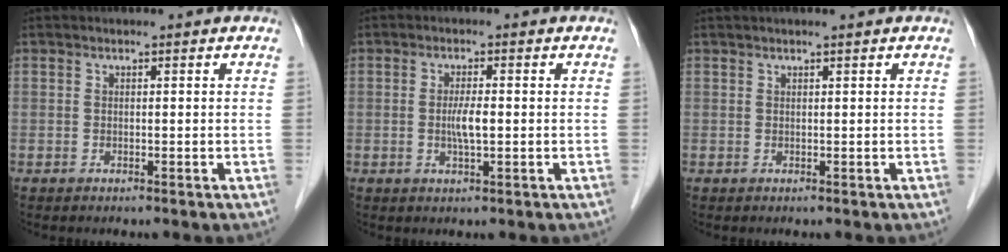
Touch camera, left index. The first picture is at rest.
{"total": 3.0, "force": [-0.2, 0.4, 2.9], "torque": [-0.058, -0.002, -0.004]}
{"total": 2.0, "force": [1.6, -0.2, 1.2], "torque": [-0.014, 0.019, 0.028]}